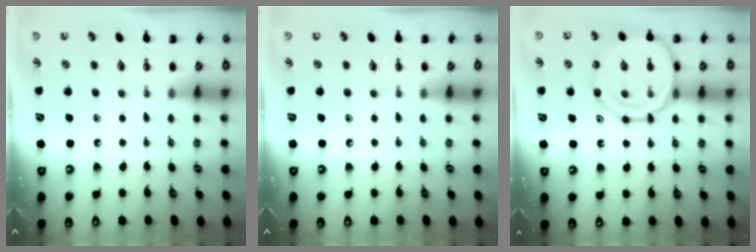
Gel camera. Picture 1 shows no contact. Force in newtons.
{"total": 0.0}
{"total": 16.4, "press": 16.3, "slide": 2.5}